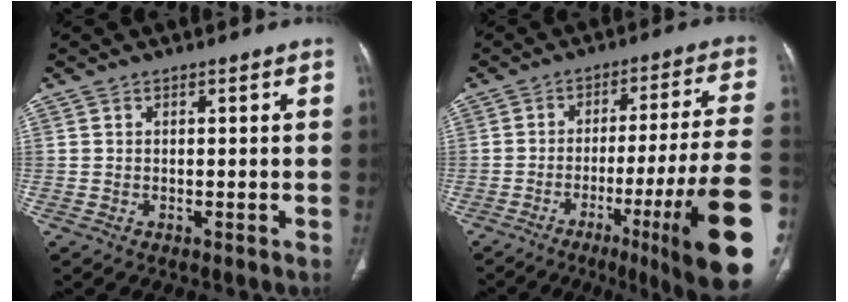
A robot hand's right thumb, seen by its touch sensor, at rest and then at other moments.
{"total": 22.8, "force": [-8.6, 1.3, 21.1], "torque": [-0.247, 0.019, -0.121]}